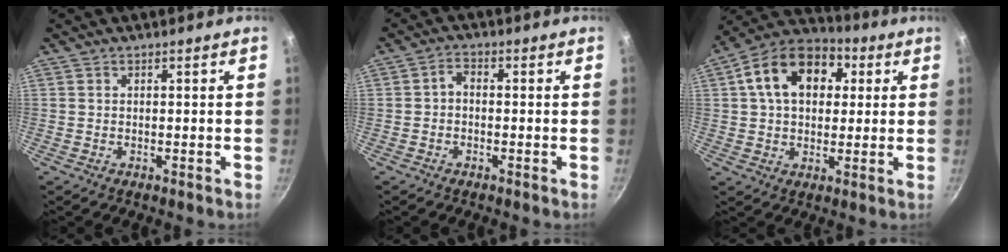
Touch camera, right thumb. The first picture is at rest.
{"total": 2.4, "force": [-0.7, 1.6, 1.6], "torque": [-0.030, 0.016, -0.017]}
{"total": 16.3, "force": [4.2, 11.4, 10.9], "torque": [-0.157, 0.023, 0.050]}